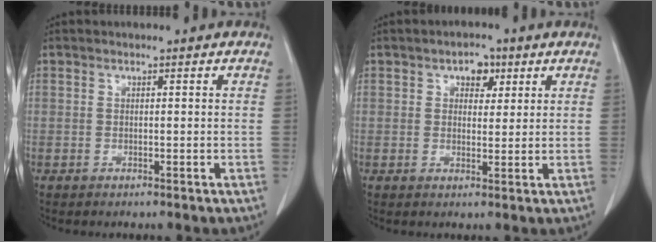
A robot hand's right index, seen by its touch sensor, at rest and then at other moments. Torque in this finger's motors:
{"motor_torque": [0.08, 0.02, 0.04, 0.01]}